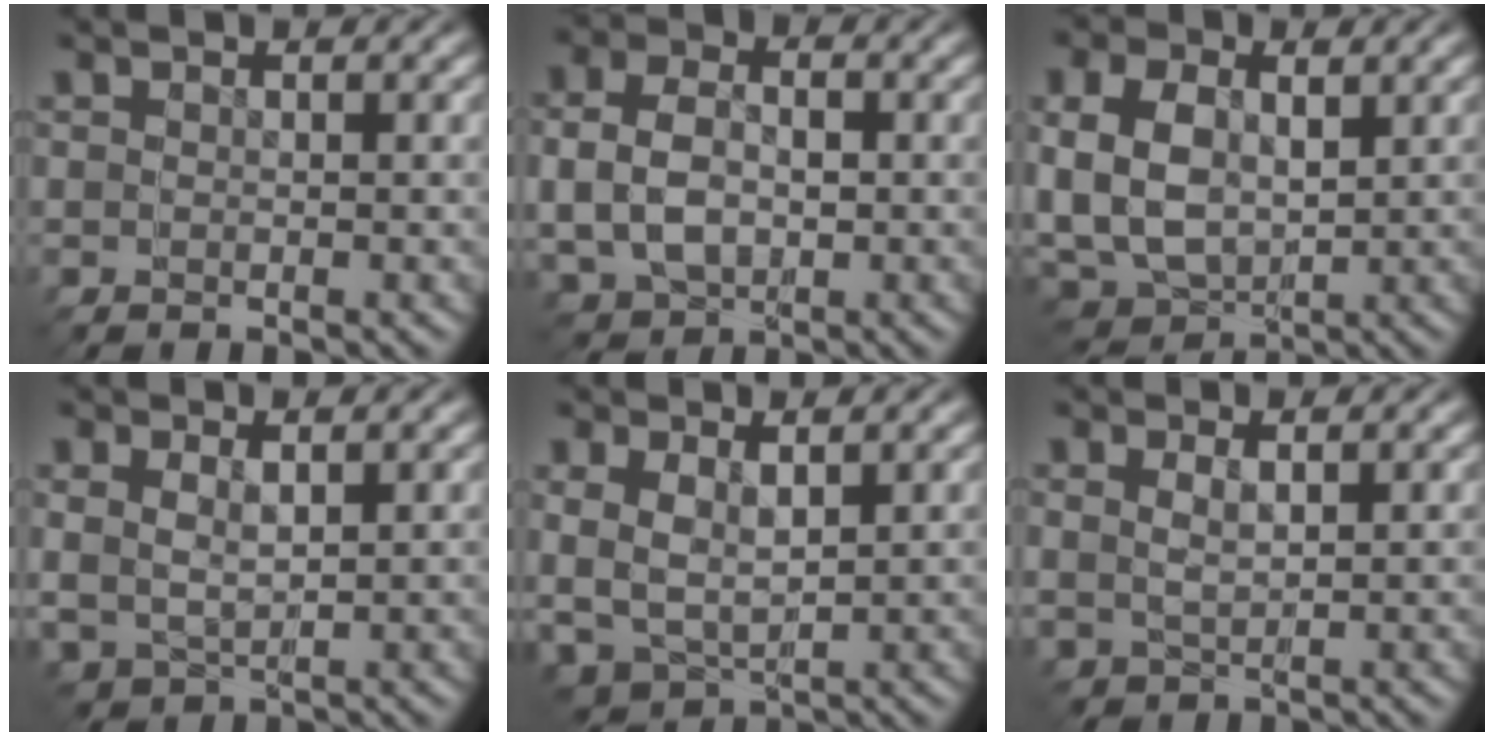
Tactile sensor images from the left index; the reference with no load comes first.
{"total": 2.7, "force": [-1.0, 2.4, -0.6], "torque": [-0.013, -0.023, -0.006]}
{"total": 7.1, "force": [-0.1, 6.7, 2.2], "torque": [-0.059, -0.021, -0.001]}
{"total": 1.8, "force": [0.5, 1.2, 1.2], "torque": [-0.021, -0.009, 0.021]}
{"total": 5.9, "force": [1.2, 5.0, 2.9], "torque": [-0.068, -0.014, 0.021]}
{"total": 1.0, "force": [0.3, 0.0, 0.9], "torque": [-0.003, 0.000, 0.011]}